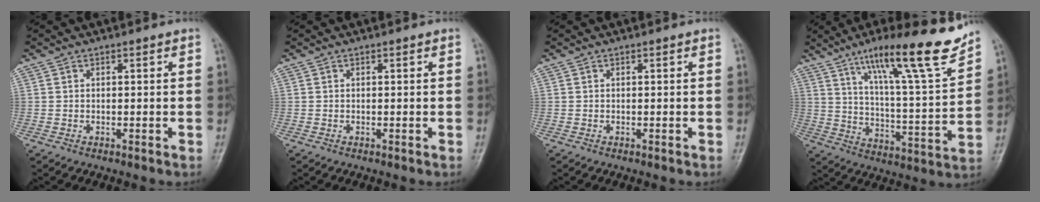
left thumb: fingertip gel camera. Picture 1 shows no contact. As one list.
[{"total": 0.0}, {"total": 0.0}, {"total": 20.3, "force": [14.0, 2.4, 14.4], "torque": [-0.200, -0.070, 0.223]}]